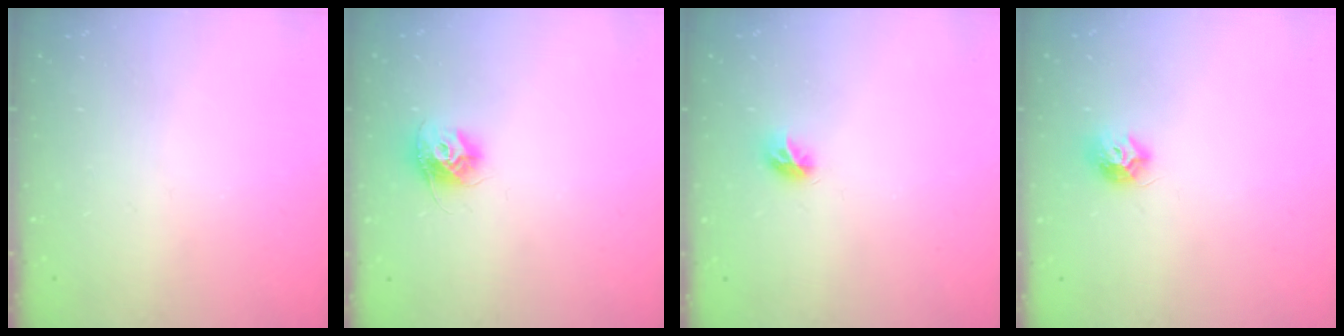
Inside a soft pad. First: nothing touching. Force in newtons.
{"total": 9.5, "press": 9.5, "slide": 0.2}
{"total": 5.8, "press": 5.8, "slide": 0.5}
{"total": 7.9, "press": 7.9, "slide": 0.4}